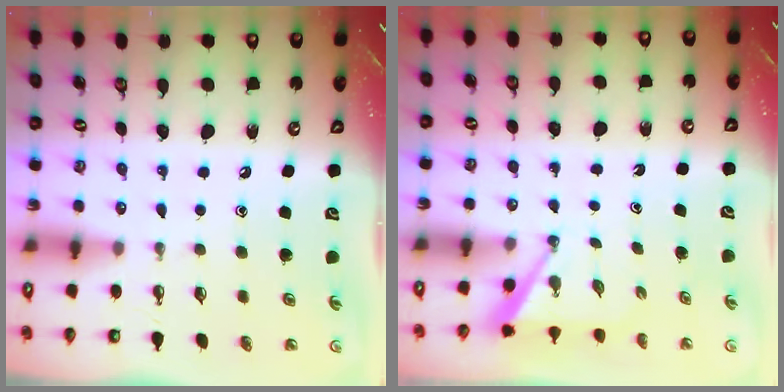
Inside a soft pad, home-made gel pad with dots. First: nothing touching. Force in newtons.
{"total": 2.9, "press": 2.9, "slide": 0.2}